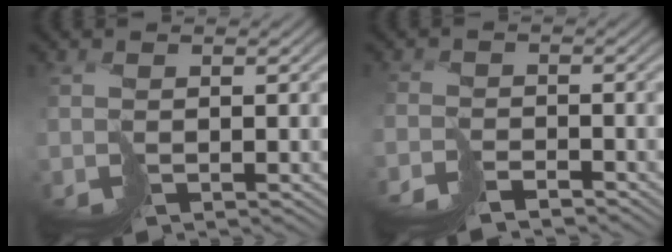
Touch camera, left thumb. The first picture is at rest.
{"total": 2.9, "force": [-2.9, 0.1, 0.2], "torque": [0.012, -0.001, -0.056]}